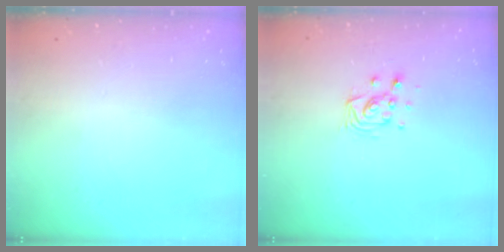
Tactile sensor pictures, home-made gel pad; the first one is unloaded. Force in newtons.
{"total": 7.8, "press": 7.8, "slide": 0.3}